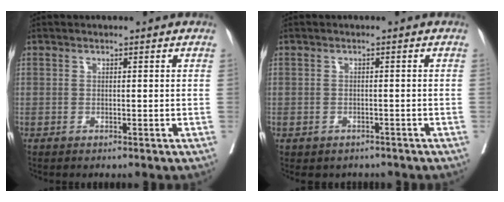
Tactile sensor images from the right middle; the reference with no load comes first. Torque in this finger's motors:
{"motor_torque": [0.49, -0.47, 0.00, 0.02]}